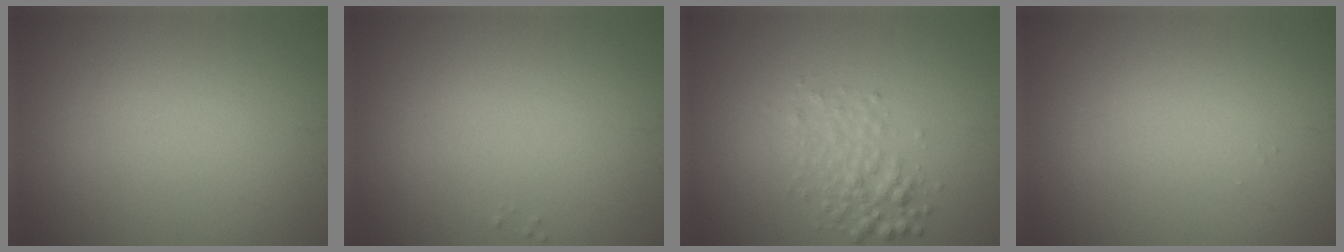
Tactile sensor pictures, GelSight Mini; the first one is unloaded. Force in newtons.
{"total": 0.0}
{"total": 2.5, "press": 2.5, "slide": 0.0}
{"total": 0.0}